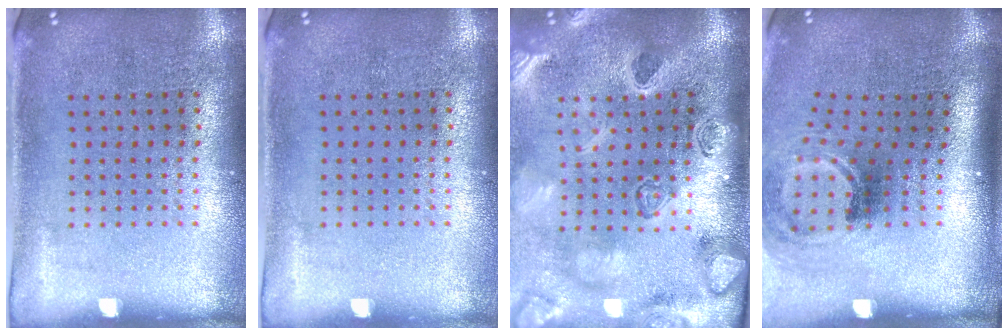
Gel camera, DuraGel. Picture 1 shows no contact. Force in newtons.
{"total": 0.0}
{"total": 4.2, "press": 3.2, "slide": 2.7}
{"total": 2.0, "press": 1.3, "slide": 1.5}